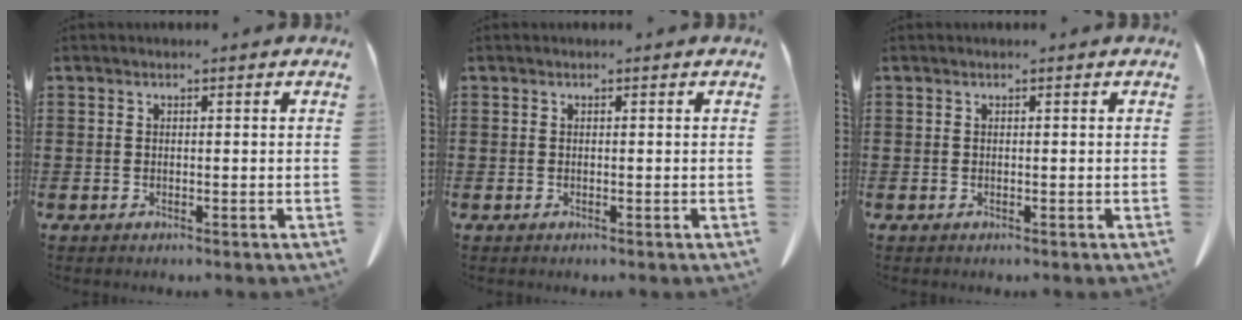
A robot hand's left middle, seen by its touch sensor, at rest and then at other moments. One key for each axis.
{"total": 0.0}
{"total": 0.0}